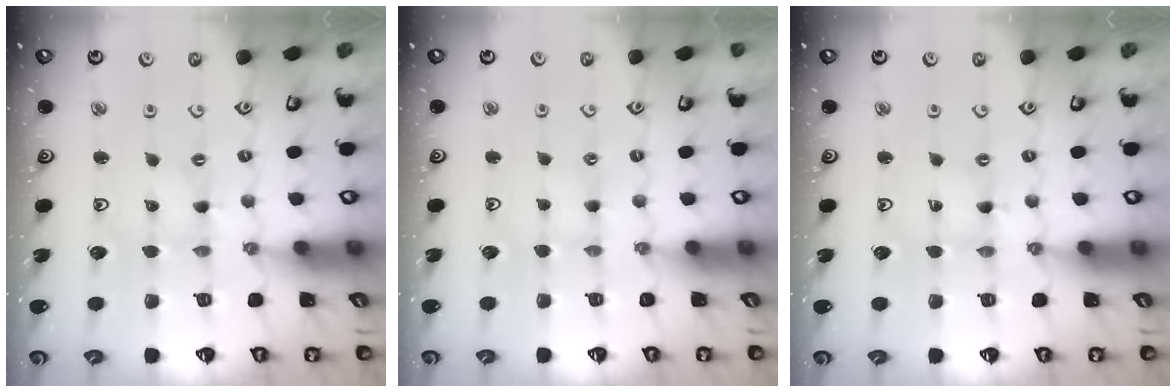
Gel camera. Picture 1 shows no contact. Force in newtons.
{"total": 0.8, "press": 0.8, "slide": 0.3}
{"total": 0.5, "press": 0.5, "slide": 0.2}